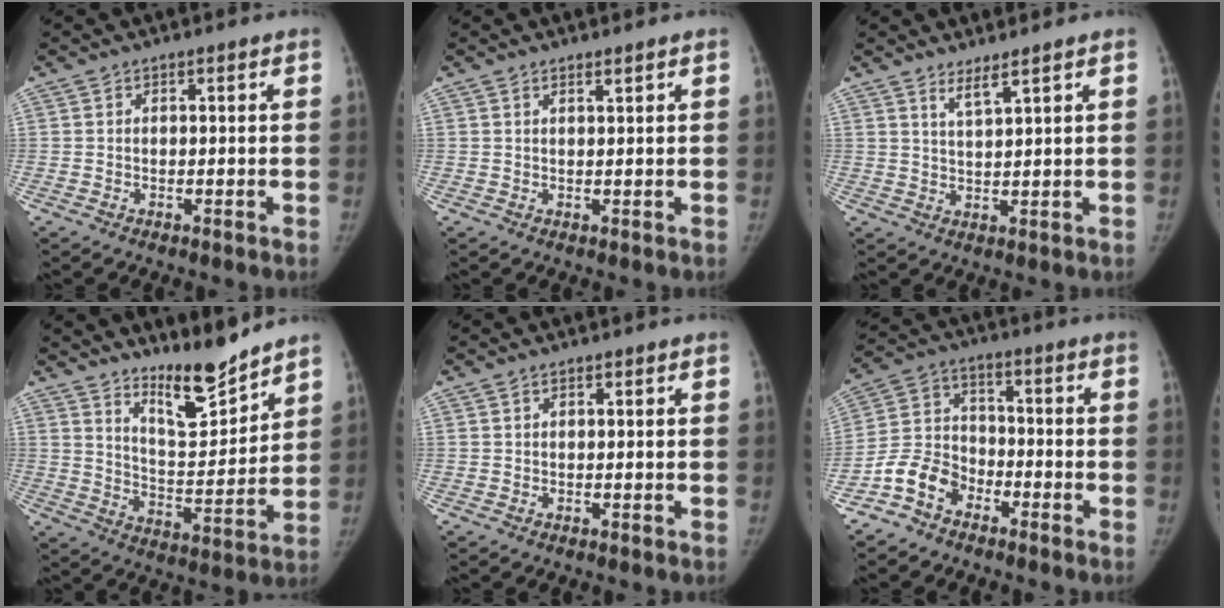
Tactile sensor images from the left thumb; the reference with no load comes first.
{"total": 0.8, "force": [0.7, 0.0, 0.5], "torque": [-0.008, -0.006, 0.013]}
{"total": 3.0, "force": [2.3, 0.1, 1.8], "torque": [-0.035, -0.027, 0.047]}
{"total": 11.5, "force": [9.8, 2.3, 5.6], "torque": [-0.068, -0.087, 0.170]}
{"total": 0.5, "force": [0.3, 0.3, 0.3], "torque": [-0.003, 0.000, 0.005]}
{"total": 8.5, "force": [-5.3, 5.9, 3.2], "torque": [-0.053, 0.043, -0.113]}